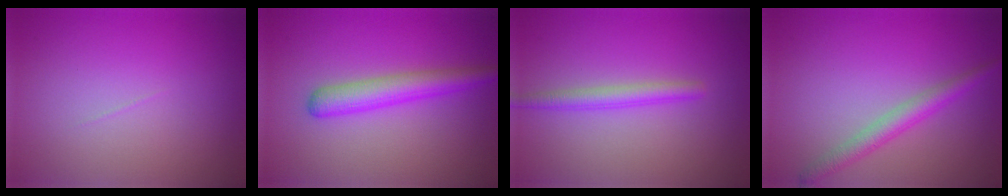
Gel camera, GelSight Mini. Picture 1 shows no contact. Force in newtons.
{"total": 3.5, "press": 3.5, "slide": 0.1}
{"total": 2.1, "press": 2.1, "slide": 0.2}
{"total": 2.7, "press": 2.7, "slide": 0.2}